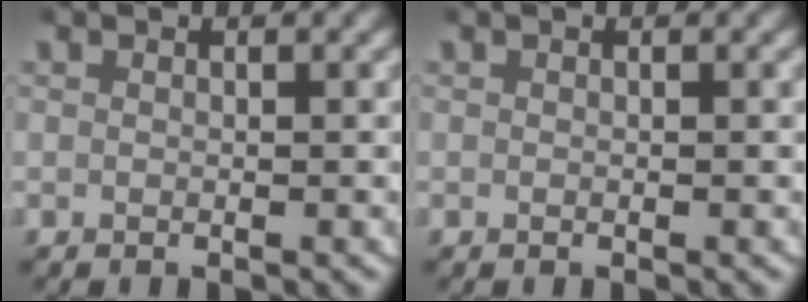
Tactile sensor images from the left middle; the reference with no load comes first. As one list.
[{"total": 0.0}]